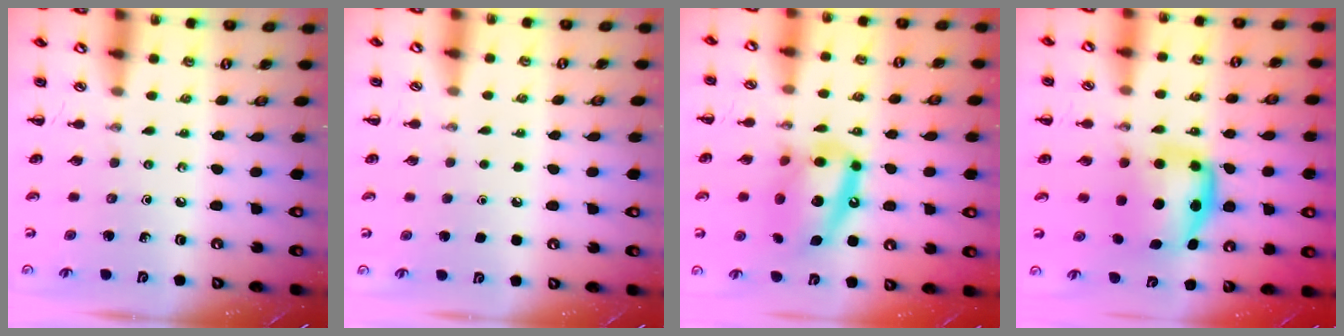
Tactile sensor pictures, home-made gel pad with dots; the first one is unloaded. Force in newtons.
{"total": 1.8, "press": 1.8, "slide": 0.1}
{"total": 15.3, "press": 14.9, "slide": 3.3}
{"total": 6.7, "press": 6.6, "slide": 1.1}